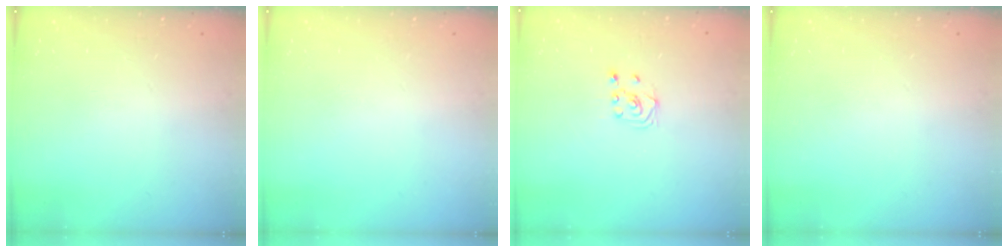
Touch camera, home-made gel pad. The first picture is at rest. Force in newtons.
{"total": 0.0}
{"total": 2.3, "press": 2.2, "slide": 0.6}
{"total": 0.0}